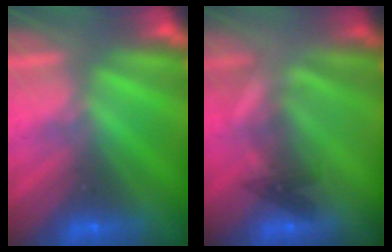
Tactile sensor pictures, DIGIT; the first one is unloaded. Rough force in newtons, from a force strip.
{"total": 2.2}